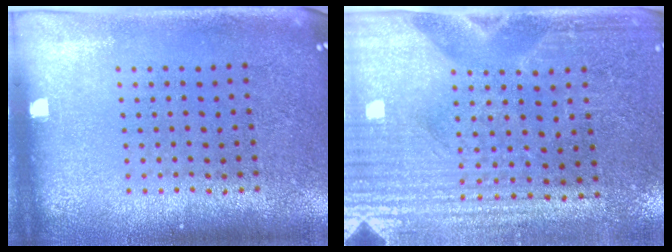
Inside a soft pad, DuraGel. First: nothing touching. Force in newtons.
{"total": 3.6, "press": 3.4, "slide": 1.4}